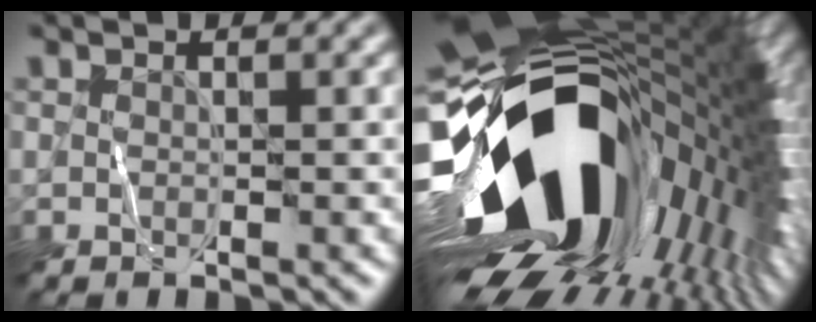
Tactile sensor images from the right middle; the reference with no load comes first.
{"total": 20.0, "force": [-2.0, 11.9, 15.9], "torque": [-0.286, -0.060, -0.017]}